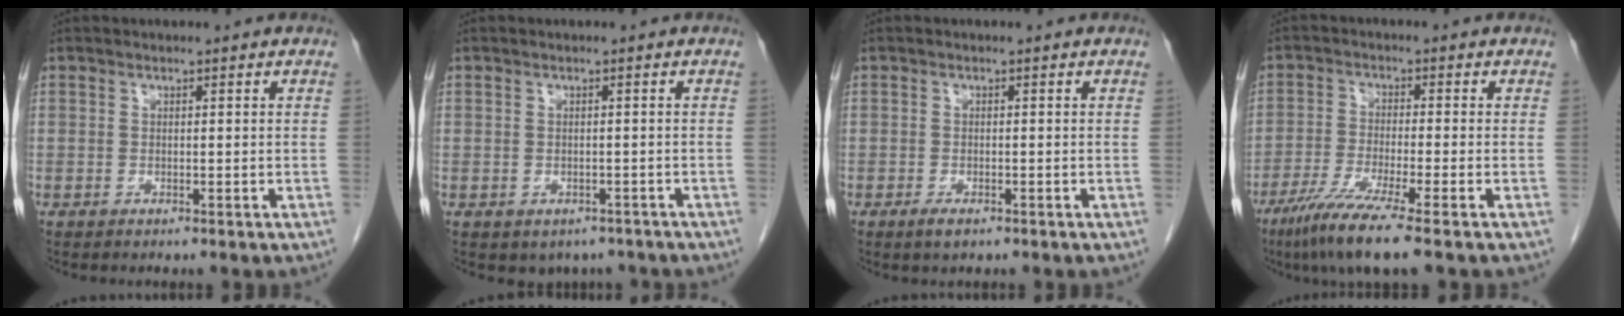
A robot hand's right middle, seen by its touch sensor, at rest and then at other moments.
{"total": 3.3, "force": [-2.5, 2.1, 0.7], "torque": [-0.003, 0.004, -0.028]}
{"total": 1.8, "force": [-1.1, 0.6, 1.2], "torque": [-0.026, -0.002, -0.015]}
{"total": 8.9, "force": [-6.0, -0.7, 6.6], "torque": [-0.122, -0.029, -0.108]}